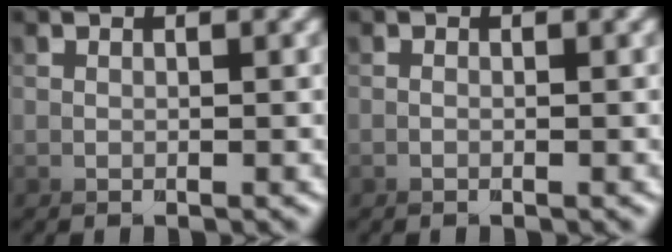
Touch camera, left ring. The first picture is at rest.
{"total": 0.7, "force": [-0.5, -0.6, 0.0], "torque": [-0.010, -0.007, -0.004]}